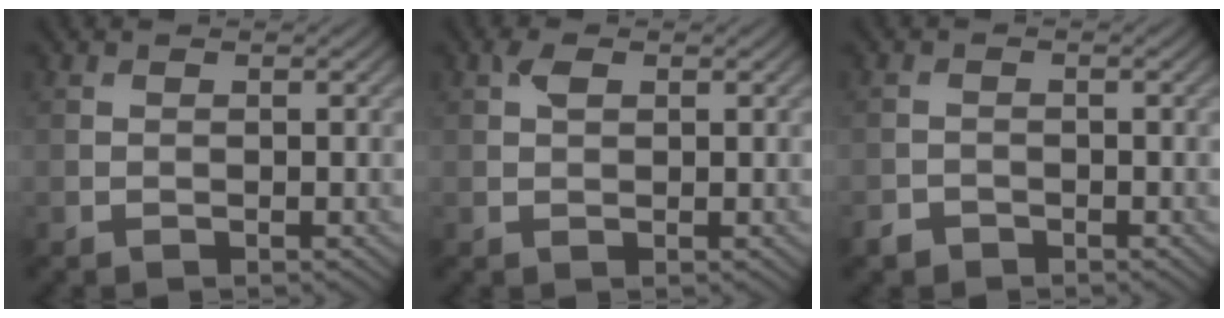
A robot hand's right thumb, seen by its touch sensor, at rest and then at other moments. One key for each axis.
{"total": 1.5, "fx": 0.6, "fy": 0.8, "fz": 1.1, "tx": -0.023, "ty": 0.003, "tz": 0.011}
{"total": 1.4, "fx": -1.2, "fy": 0.7, "fz": 0.2, "tx": -0.003, "ty": -0.001, "tz": -0.026}